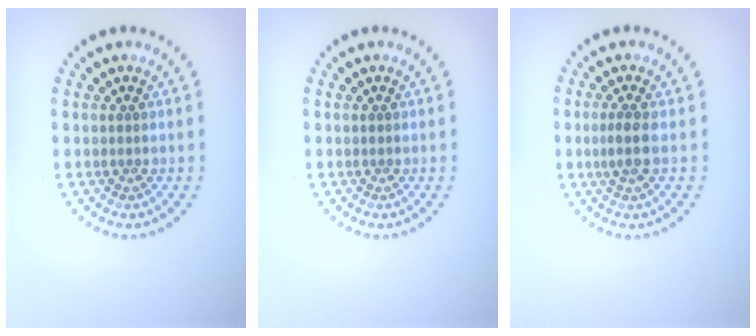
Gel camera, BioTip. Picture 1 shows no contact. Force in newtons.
{"total": 0.0}
{"total": 1.7, "press": 1.5, "slide": 0.8}